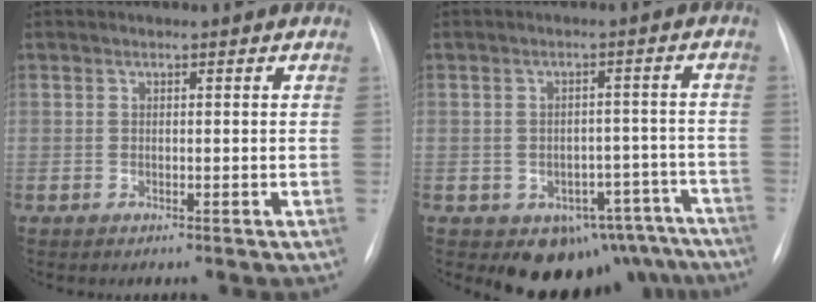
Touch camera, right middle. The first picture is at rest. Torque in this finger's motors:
{"motor_torque": [0.63, -0.64, 0.12, 0.05]}